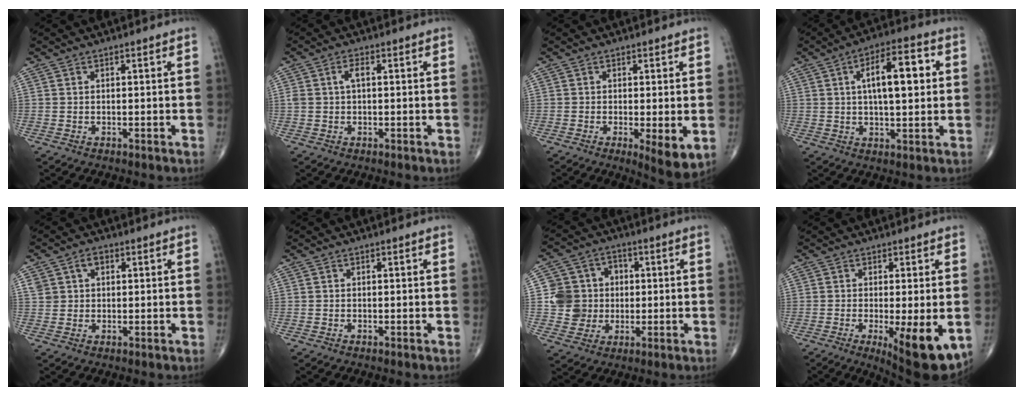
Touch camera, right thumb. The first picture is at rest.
{"total": 2.4, "force": [0.4, 1.2, 2.1], "torque": [-0.046, 0.010, 0.009]}
{"total": 5.8, "force": [-1.1, 1.5, 5.5], "torque": [-0.083, -0.018, -0.018]}
{"total": 12.2, "force": [2.4, 4.8, 11.0], "torque": [-0.156, 0.012, 0.033]}
{"total": 3.4, "force": [1.4, 2.5, 1.8], "torque": [-0.019, 0.002, 0.027]}
{"total": 0.0}
{"total": 9.9, "force": [0.2, 9.4, 3.1], "torque": [-0.020, 0.018, 0.004]}
{"total": 11.3, "force": [-3.3, 3.0, 10.4], "torque": [-0.144, -0.023, -0.041]}